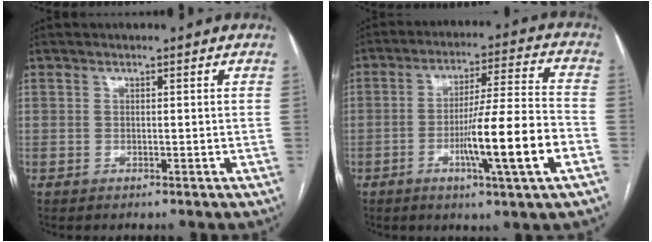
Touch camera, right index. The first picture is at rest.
{"total": 13.8, "force": [-4.8, -0.5, 13.0], "torque": [-0.214, -0.006, -0.080]}